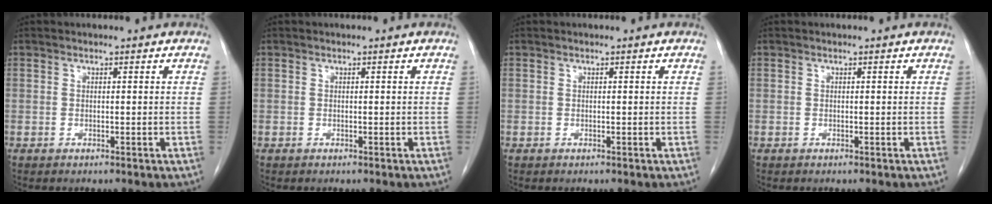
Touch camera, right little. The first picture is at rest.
{"total": 0.0}
{"total": 0.0}
{"total": 0.0}